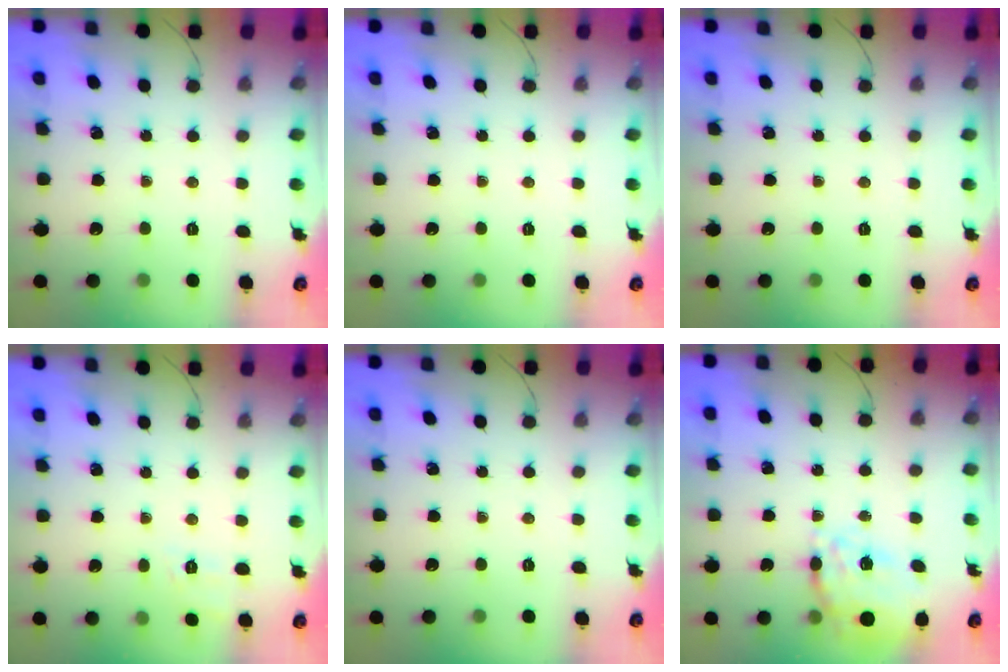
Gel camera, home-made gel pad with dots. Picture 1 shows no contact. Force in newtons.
{"total": 0.0}
{"total": 0.0}
{"total": 3.3, "press": 2.6, "slide": 2.0}
{"total": 0.0}
{"total": 12.8, "press": 12.0, "slide": 4.6}